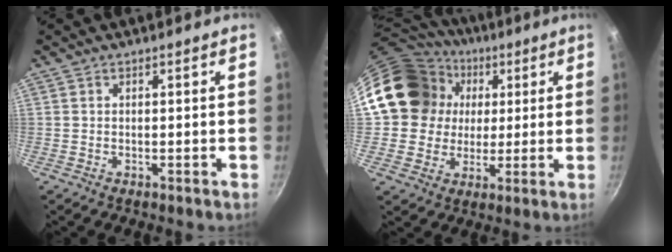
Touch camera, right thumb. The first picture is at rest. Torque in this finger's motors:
{"motor_torque": [-0.65, 1.30, 0.59, -0.50, 0.25]}